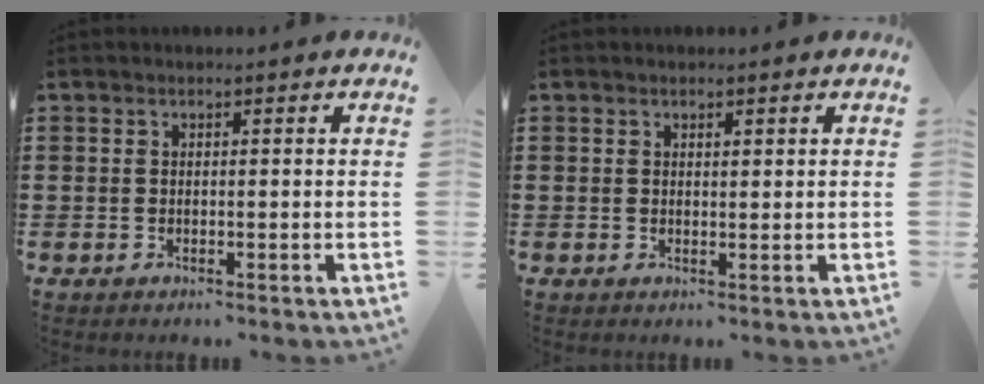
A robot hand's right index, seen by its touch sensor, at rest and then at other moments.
{"total": 0.7, "force": [0.5, 0.4, 0.3], "torque": [-0.007, 0.003, 0.010]}